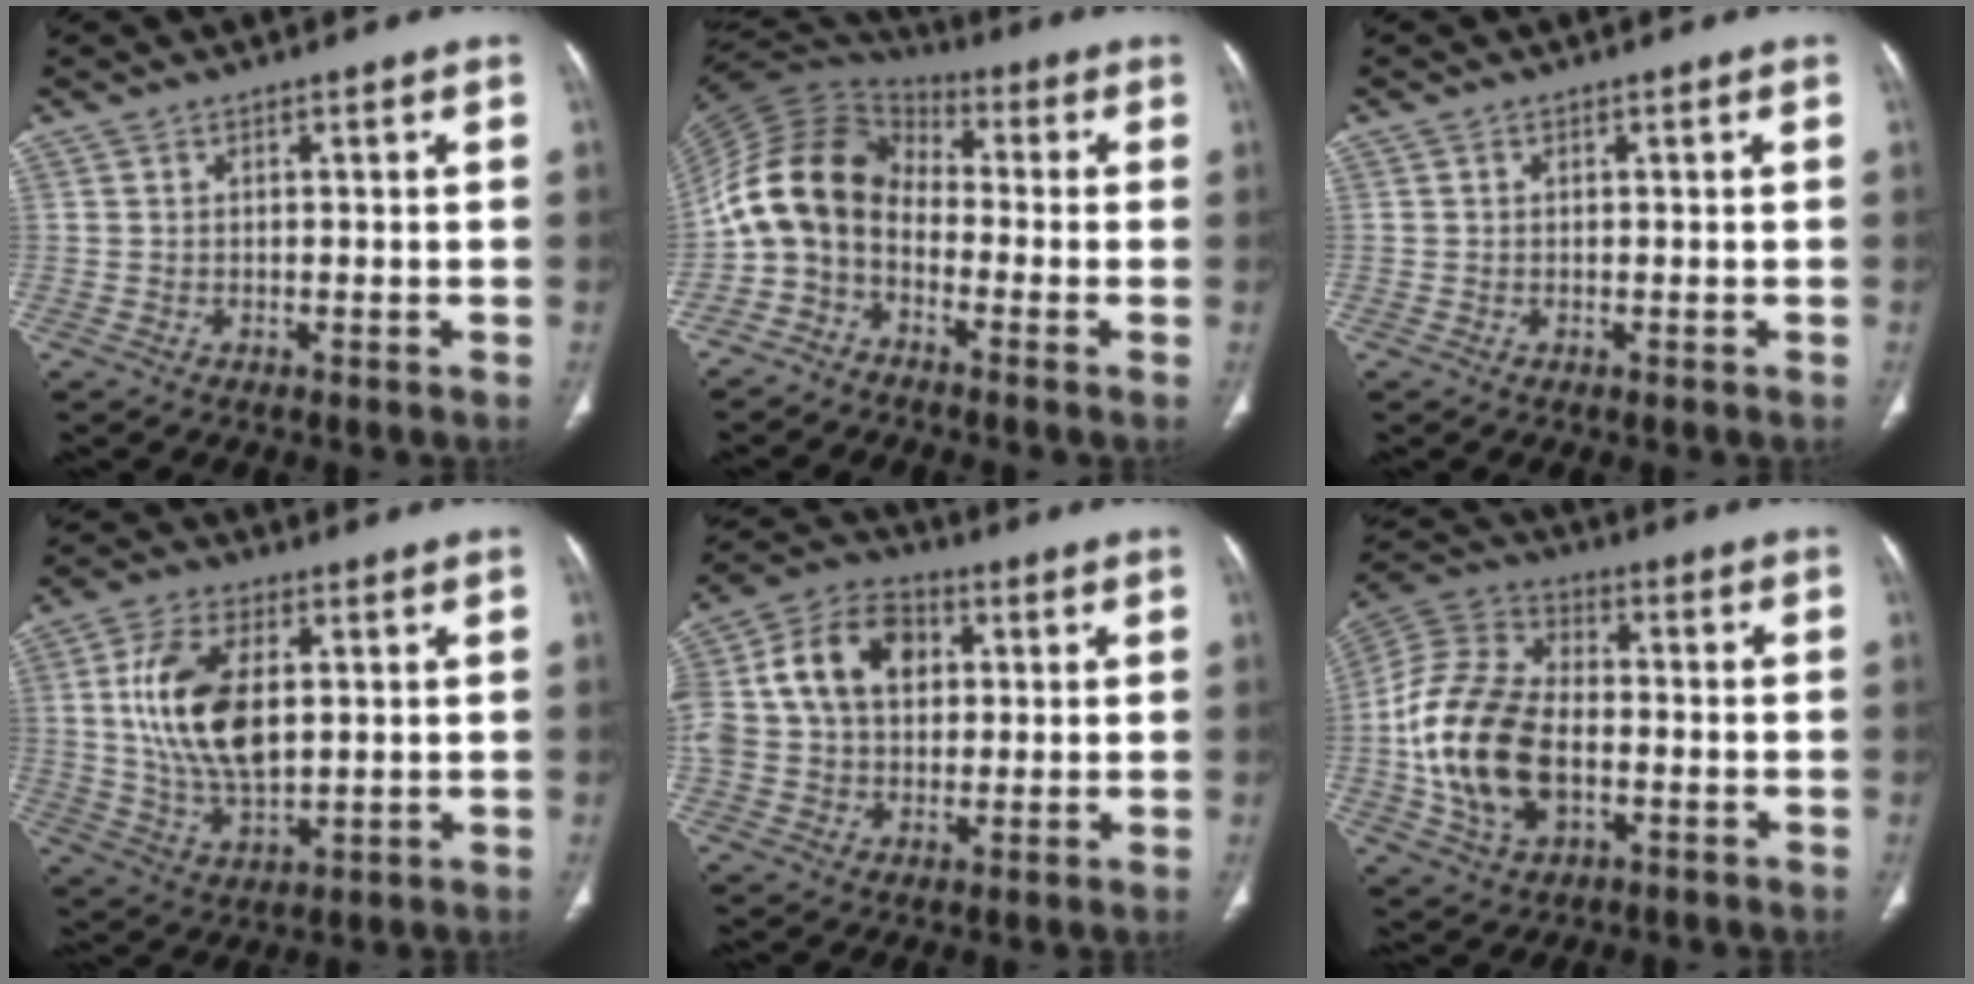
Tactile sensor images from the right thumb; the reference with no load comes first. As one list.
[{"total": 11.6, "force": [-3.3, 8.1, 7.6], "torque": [-0.141, 0.068, -0.083]}, {"total": 0.0}, {"total": 14.8, "force": [2.5, 7.9, 12.2], "torque": [-0.227, -0.010, 0.052]}, {"total": 17.5, "force": [3.2, 12.9, 11.4], "torque": [-0.214, 0.025, 0.052]}, {"total": 18.8, "force": [-3.0, 11.7, 14.3], "torque": [-0.284, 0.021, -0.055]}]